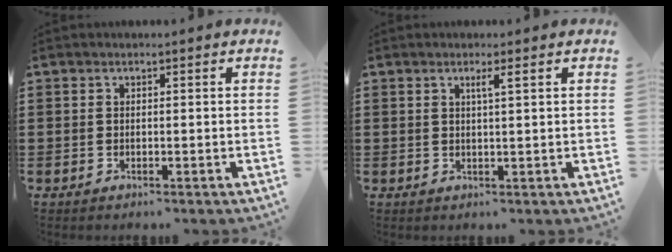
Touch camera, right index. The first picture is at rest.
{"total": 1.3, "force": [0.5, -0.2, 1.2], "torque": [-0.023, -0.003, 0.006]}